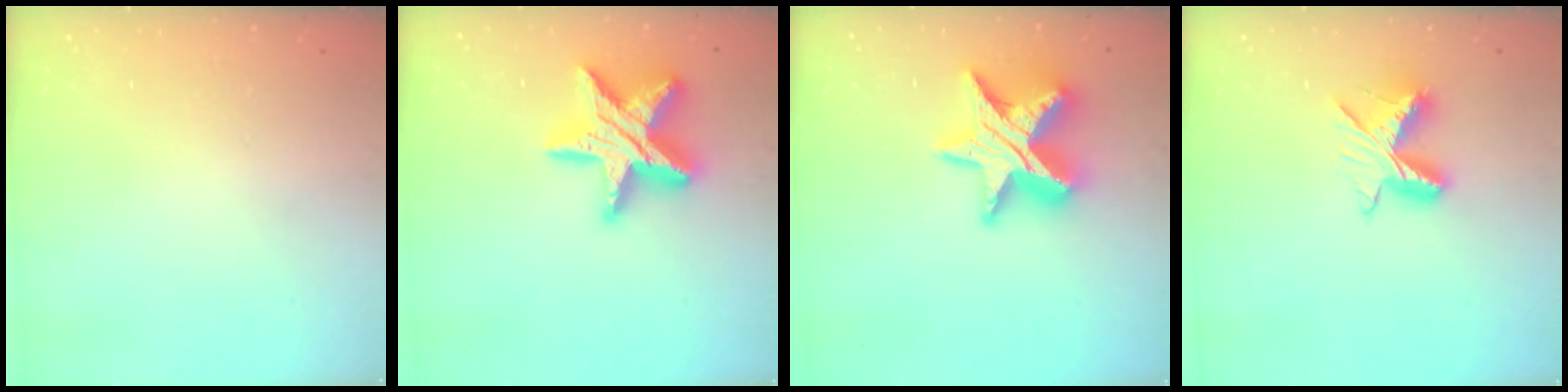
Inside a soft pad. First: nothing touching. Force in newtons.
{"total": 20.7, "press": 20.7, "slide": 1.9}
{"total": 18.2, "press": 18.2, "slide": 1.2}
{"total": 9.6, "press": 9.6, "slide": 0.8}